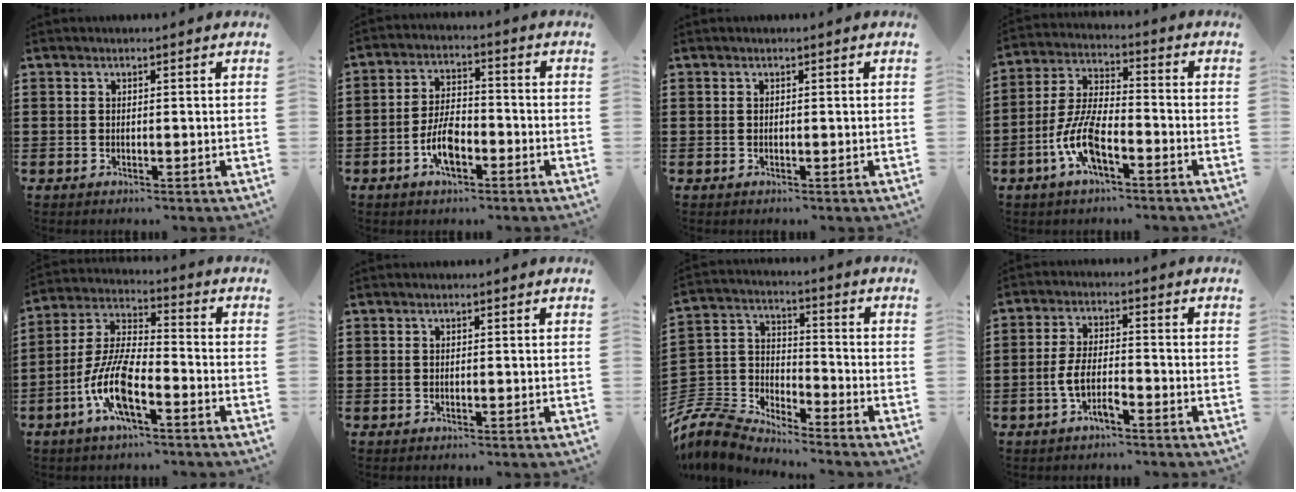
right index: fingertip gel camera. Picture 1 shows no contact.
{"total": 6.3, "force": [-2.7, 2.8, 5.0], "torque": [-0.110, 0.000, -0.052]}
{"total": 0.0}
{"total": 8.6, "force": [-3.8, 3.2, 7.0], "torque": [-0.172, -0.010, -0.076]}
{"total": 10.0, "force": [-4.7, 3.1, 8.3], "torque": [-0.197, -0.008, -0.091]}
{"total": 0.0}
{"total": 6.7, "force": [-6.5, 1.5, 0.9], "torque": [-0.062, -0.012, -0.143]}
{"total": 4.7, "force": [-2.4, 1.4, 3.8], "torque": [-0.095, 0.000, -0.054]}